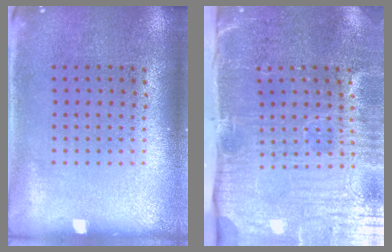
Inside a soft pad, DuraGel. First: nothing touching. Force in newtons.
{"total": 5.2, "press": 4.3, "slide": 2.9}